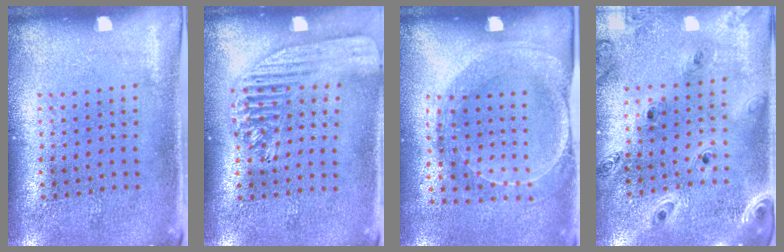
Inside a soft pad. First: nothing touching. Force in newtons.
{"total": 1.8, "press": 1.6, "slide": 0.7}
{"total": 1.5, "press": 1.5, "slide": 0.4}
{"total": 1.4, "press": 1.3, "slide": 0.2}